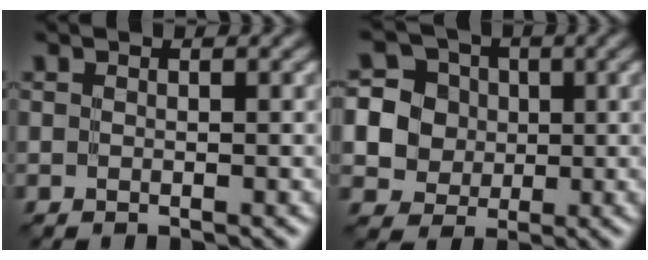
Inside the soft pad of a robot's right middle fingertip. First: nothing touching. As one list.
[{"total": 9.8, "force": [0.6, 9.2, 3.3], "torque": [-0.094, 0.029, 0.012]}]